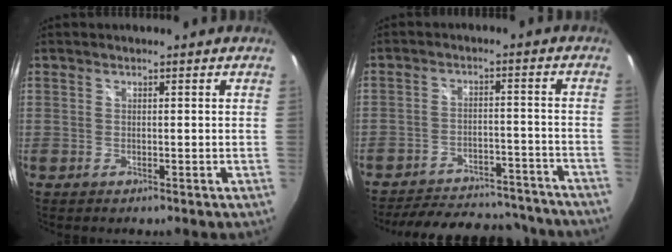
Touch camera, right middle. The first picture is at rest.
{"total": 22.9, "force": [-20.1, 7.2, 8.2], "torque": [-0.164, 0.023, -0.246]}